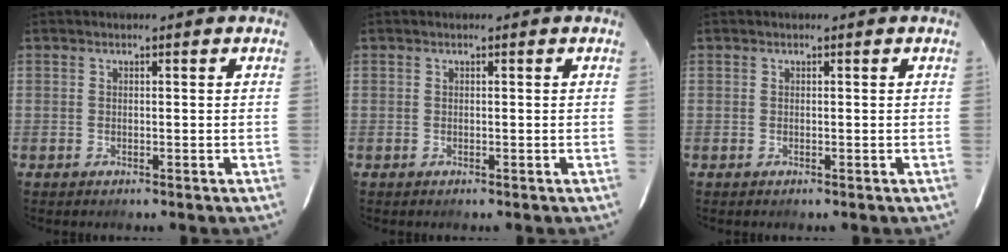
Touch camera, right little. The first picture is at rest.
{"total": 0.0}
{"total": 0.0}